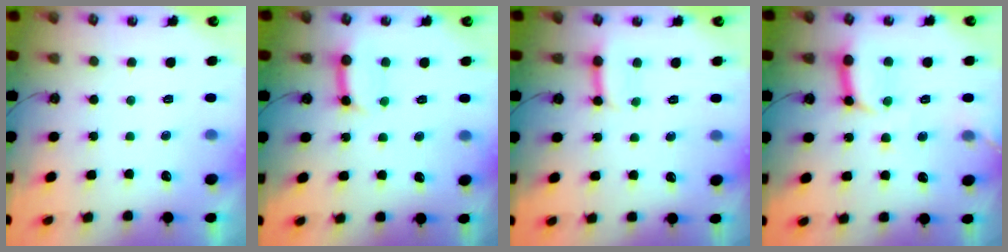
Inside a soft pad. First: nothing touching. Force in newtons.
{"total": 10.5, "press": 10.4, "slide": 1.2}
{"total": 5.0, "press": 4.9, "slide": 0.6}
{"total": 11.8, "press": 11.7, "slide": 1.6}